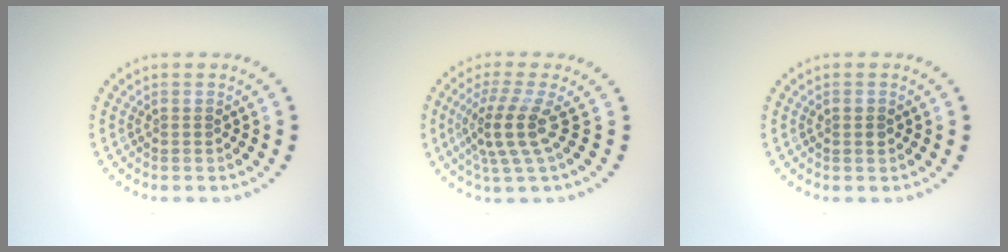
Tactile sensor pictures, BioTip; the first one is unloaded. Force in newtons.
{"total": 3.8, "press": 2.7, "slide": 2.7}
{"total": 1.2, "press": 1.2, "slide": 0.0}